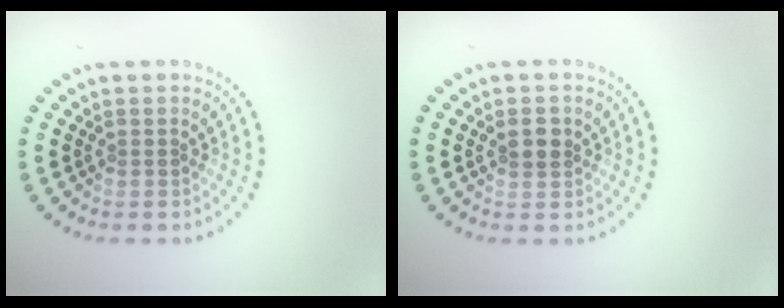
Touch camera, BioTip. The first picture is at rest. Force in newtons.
{"total": 1.8, "press": 1.7, "slide": 0.6}